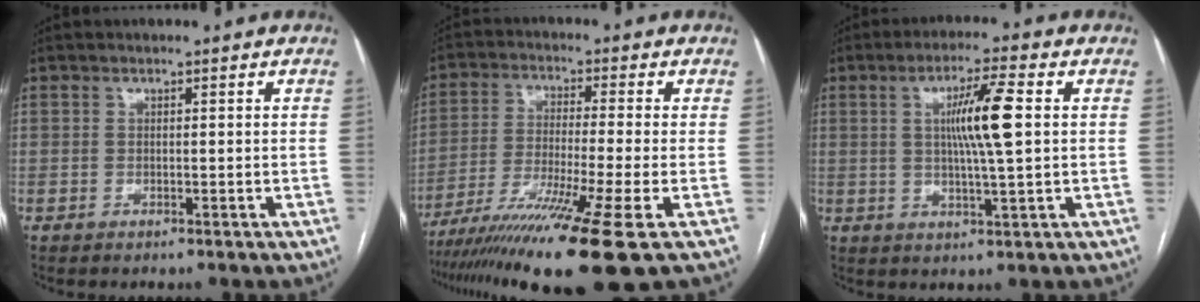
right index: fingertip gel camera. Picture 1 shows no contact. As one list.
[{"total": 15.8, "force": [-10.4, -2.1, 11.7], "torque": [-0.194, -0.048, -0.175]}, {"total": 8.5, "force": [1.4, 0.0, 8.3], "torque": [-0.149, 0.001, 0.025]}]